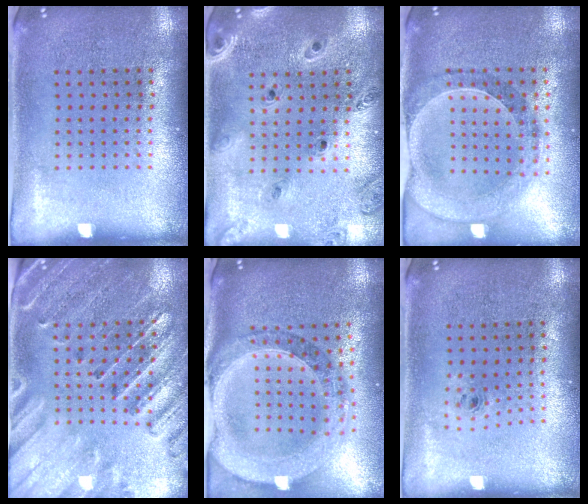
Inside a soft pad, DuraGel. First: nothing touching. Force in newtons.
{"total": 1.3, "press": 1.3, "slide": 0.2}
{"total": 0.6, "press": 0.6, "slide": 0.2}
{"total": 2.9, "press": 2.7, "slide": 0.9}
{"total": 1.9, "press": 1.8, "slide": 0.7}
{"total": 0.6, "press": 0.3, "slide": 0.5}